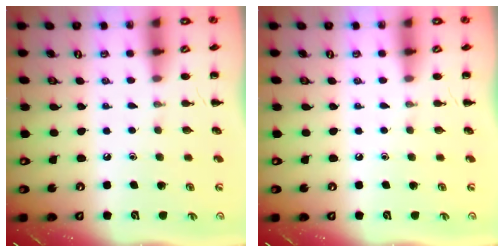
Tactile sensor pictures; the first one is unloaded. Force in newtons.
{"total": 0.0}